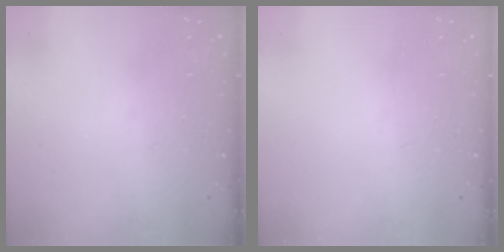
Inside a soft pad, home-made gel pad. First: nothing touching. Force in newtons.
{"total": 0.0}